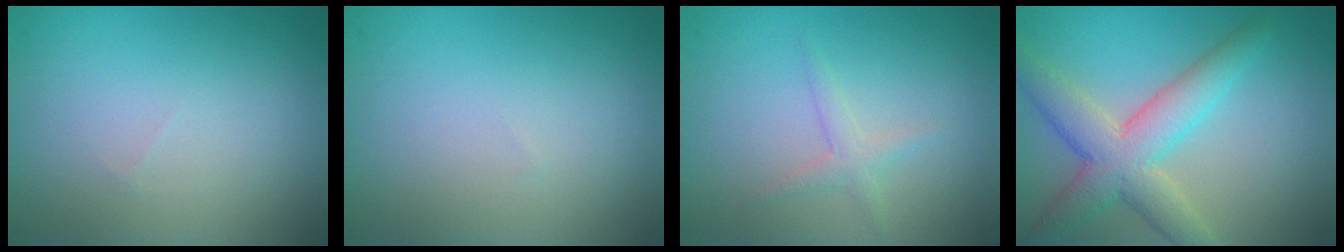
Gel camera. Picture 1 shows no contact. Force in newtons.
{"total": 0.0}
{"total": 1.3, "press": 1.3, "slide": 0.0}
{"total": 6.0, "press": 6.0, "slide": 0.2}